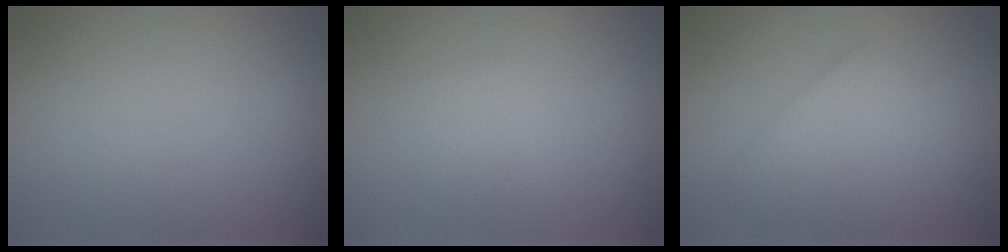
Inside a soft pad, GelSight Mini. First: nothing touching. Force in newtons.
{"total": 1.4, "press": 1.4, "slide": 0.0}
{"total": 4.1, "press": 4.1, "slide": 0.1}